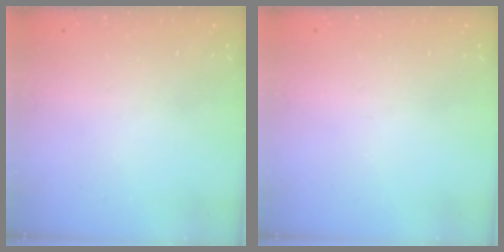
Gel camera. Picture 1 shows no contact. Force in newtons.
{"total": 0.0}